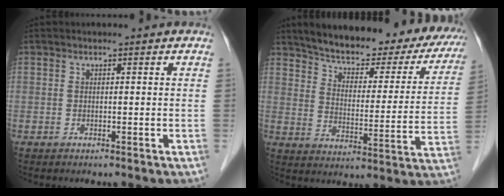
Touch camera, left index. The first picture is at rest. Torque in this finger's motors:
{"motor_torque": [0.06, -1.09, 0.30, 0.11]}